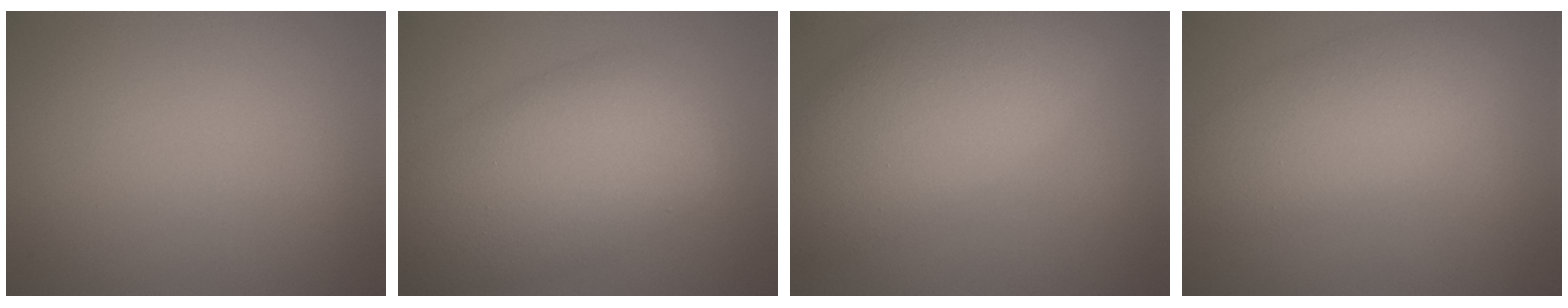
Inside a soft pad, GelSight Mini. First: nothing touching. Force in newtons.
{"total": 9.8, "press": 9.8, "slide": 0.2}
{"total": 9.5, "press": 9.5, "slide": 0.8}
{"total": 5.5, "press": 5.5, "slide": 0.2}